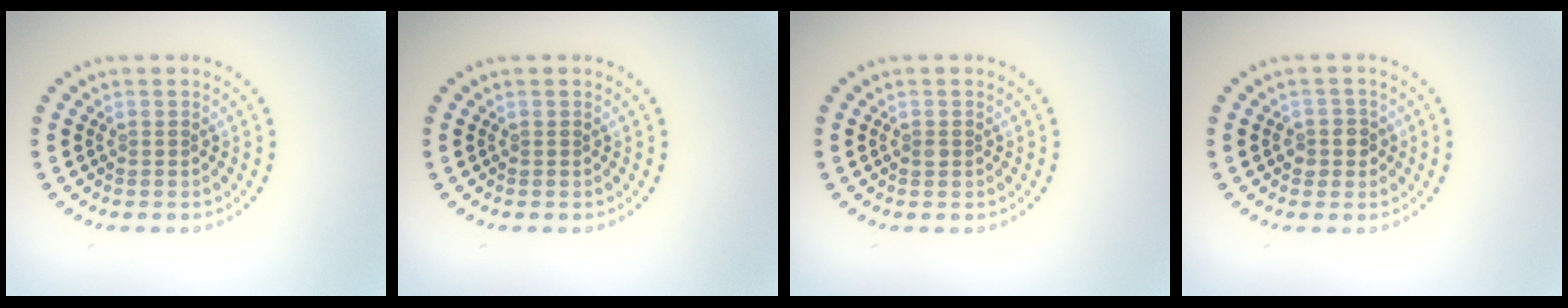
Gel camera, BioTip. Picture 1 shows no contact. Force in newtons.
{"total": 0.0}
{"total": 0.6, "press": 0.6, "slide": 0.1}
{"total": 1.7, "press": 1.5, "slide": 0.9}